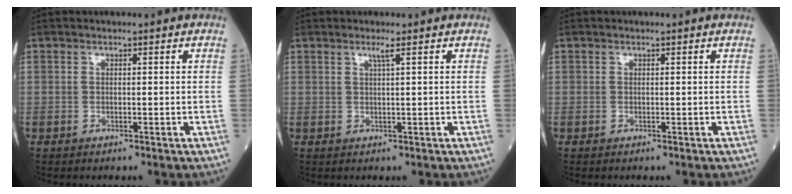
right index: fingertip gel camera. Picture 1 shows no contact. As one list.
[{"total": 1.2, "force": [0.7, -0.4, 0.9], "torque": [-0.025, -0.004, 0.015]}, {"total": 0.0}]